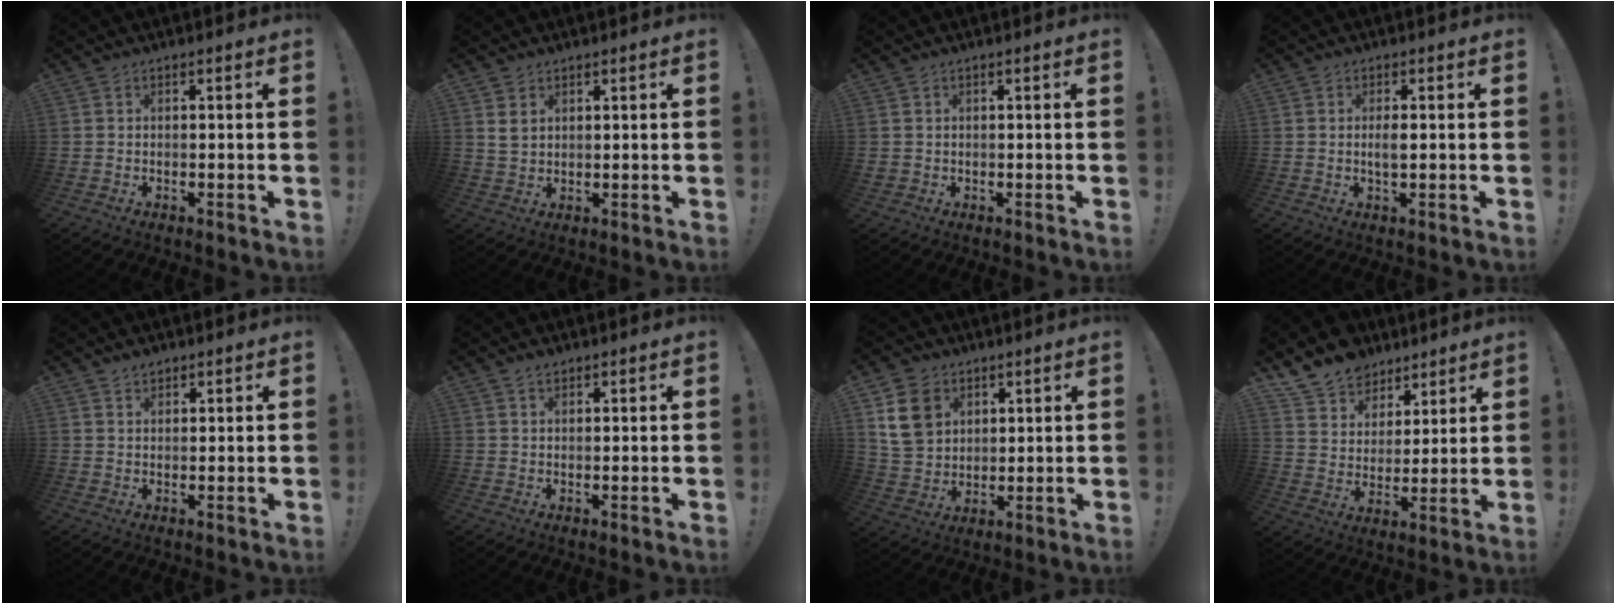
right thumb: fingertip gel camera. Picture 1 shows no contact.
{"total": 3.4, "force": [1.7, 2.4, 1.7], "torque": [-0.028, -0.002, 0.032]}
{"total": 1.2, "force": [-0.1, 1.1, 0.5], "torque": [-0.009, 0.002, -0.001]}
{"total": 2.8, "force": [-0.1, 0.9, 2.6], "torque": [-0.050, 0.001, -0.004]}
{"total": 2.0, "force": [1.7, 1.0, 0.3], "torque": [0.005, -0.013, 0.029]}
{"total": 1.5, "force": [1.2, 0.7, 0.5], "torque": [-0.006, -0.005, 0.022]}
{"total": 11.6, "force": [5.3, 9.0, 5.1], "torque": [-0.091, -0.014, 0.109]}
{"total": 11.7, "force": [8.6, 7.6, 2.0], "torque": [-0.039, -0.065, 0.169]}